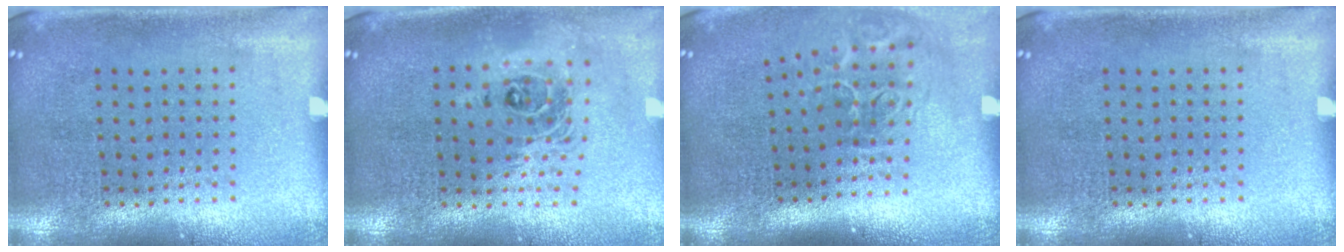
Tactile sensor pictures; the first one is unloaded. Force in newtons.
{"total": 1.8, "press": 1.4, "slide": 1.1}
{"total": 2.0, "press": 1.3, "slide": 1.5}
{"total": 0.0}